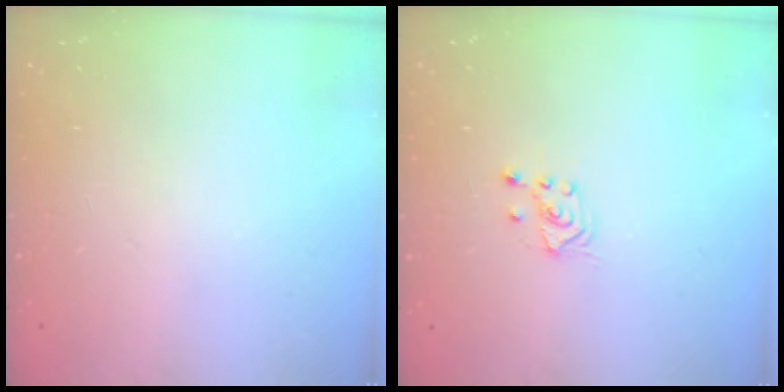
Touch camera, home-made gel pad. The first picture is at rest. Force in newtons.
{"total": 2.1, "press": 2.0, "slide": 0.8}